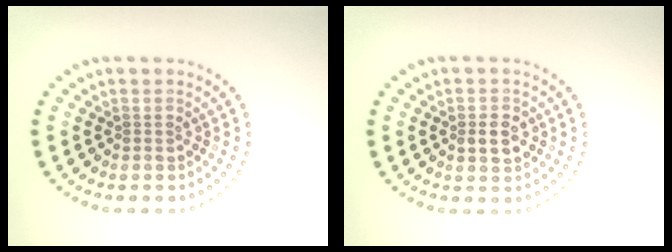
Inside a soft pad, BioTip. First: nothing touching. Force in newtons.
{"total": 2.0, "press": 1.9, "slide": 0.3}